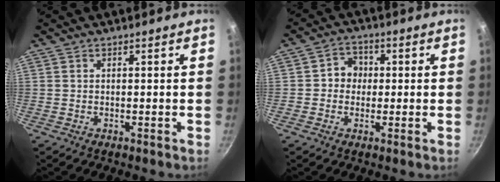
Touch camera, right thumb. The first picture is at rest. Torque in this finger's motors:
{"motor_torque": [0.32, 0.50, 0.36, 0.07, -0.04]}